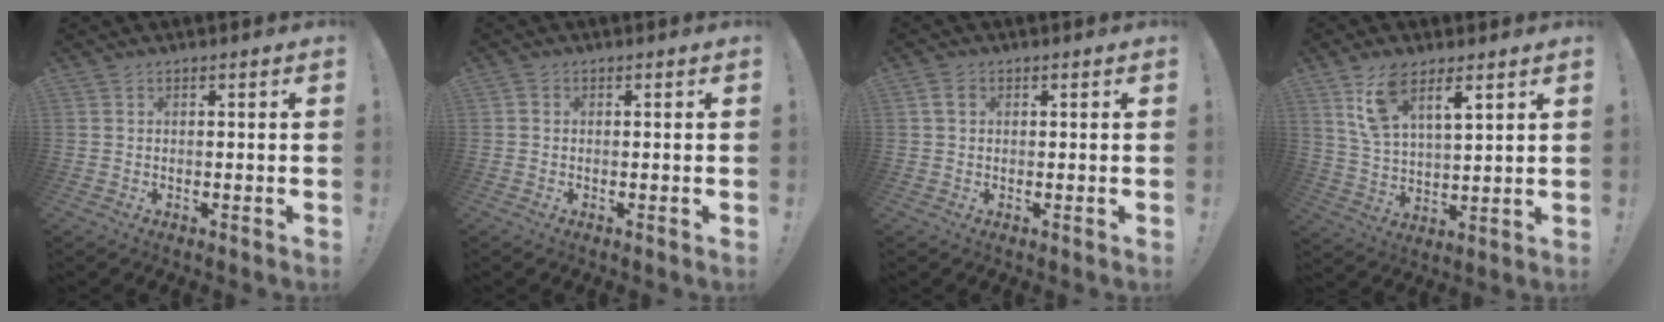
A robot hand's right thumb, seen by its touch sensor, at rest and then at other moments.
{"total": 0.8, "force": [-0.2, 0.7, 0.2], "torque": [-0.005, 0.003, -0.004]}
{"total": 2.9, "force": [0.9, 2.2, 1.7], "torque": [-0.026, 0.004, 0.016]}
{"total": 10.9, "force": [7.2, 4.7, 6.7], "torque": [-0.118, -0.031, 0.134]}